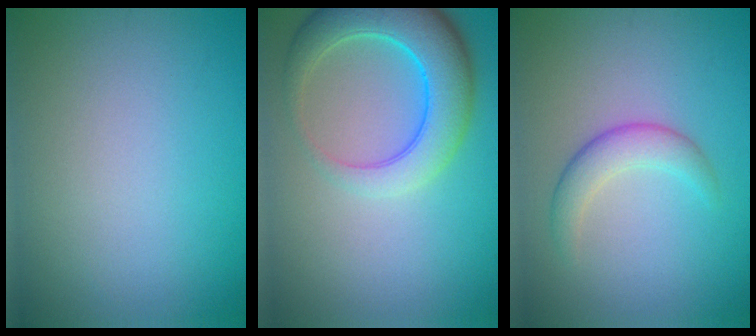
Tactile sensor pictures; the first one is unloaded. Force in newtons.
{"total": 6.6, "press": 6.6, "slide": 0.3}
{"total": 2.7, "press": 2.7, "slide": 0.1}